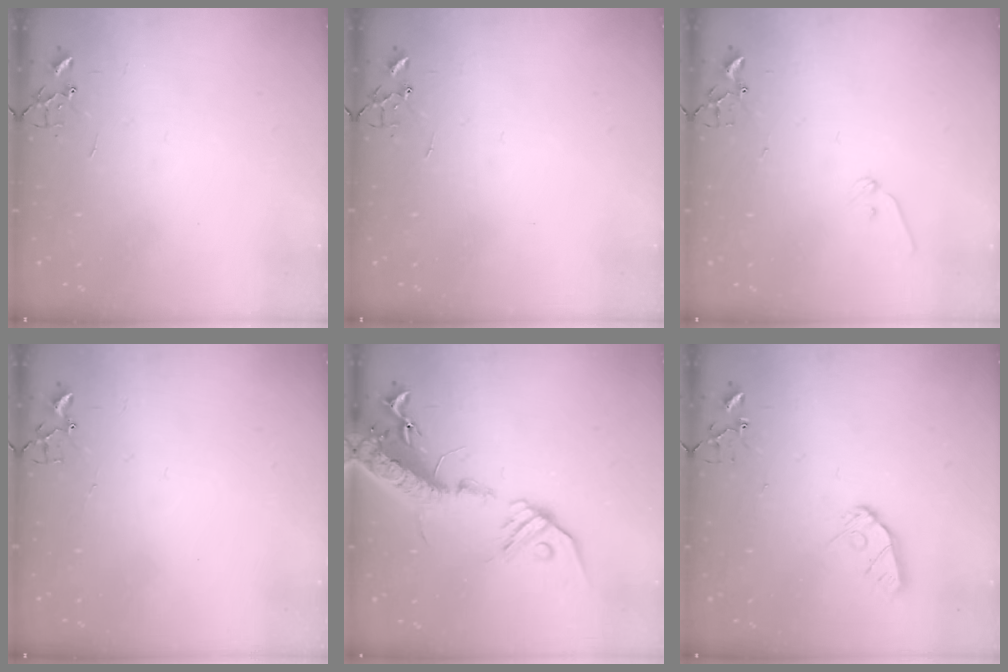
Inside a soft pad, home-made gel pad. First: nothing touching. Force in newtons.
{"total": 0.0}
{"total": 7.0, "press": 6.9, "slide": 0.8}
{"total": 1.9, "press": 1.9, "slide": 0.2}
{"total": 20.4, "press": 19.9, "slide": 4.3}
{"total": 8.6, "press": 8.5, "slide": 0.7}